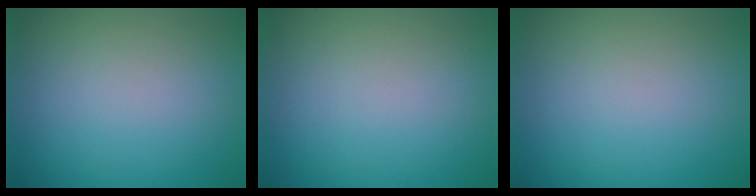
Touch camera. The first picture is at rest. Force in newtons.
{"total": 0.0}
{"total": 0.0}